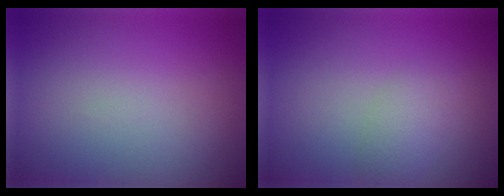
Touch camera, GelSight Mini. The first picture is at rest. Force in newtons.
{"total": 1.9, "press": 1.9, "slide": 0.1}